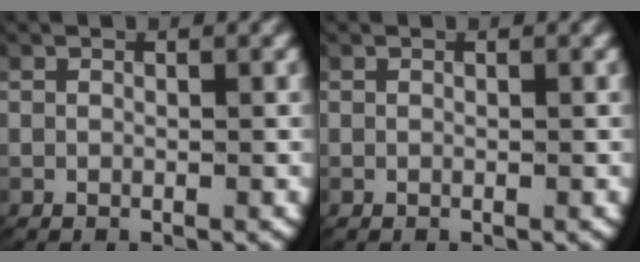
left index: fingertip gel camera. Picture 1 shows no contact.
{"total": 0.0}